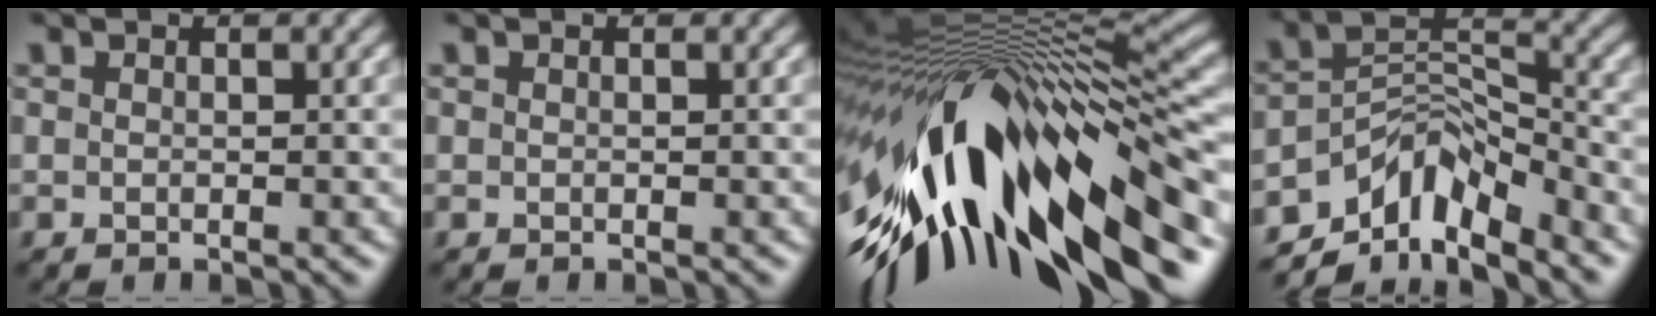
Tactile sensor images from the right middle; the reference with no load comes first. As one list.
[{"total": 0.0}, {"total": 16.4, "force": [-5.2, 5.8, 14.5], "torque": [-0.245, 0.014, -0.089]}, {"total": 7.5, "force": [-5.6, 3.0, 4.0], "torque": [-0.050, 0.001, -0.109]}]